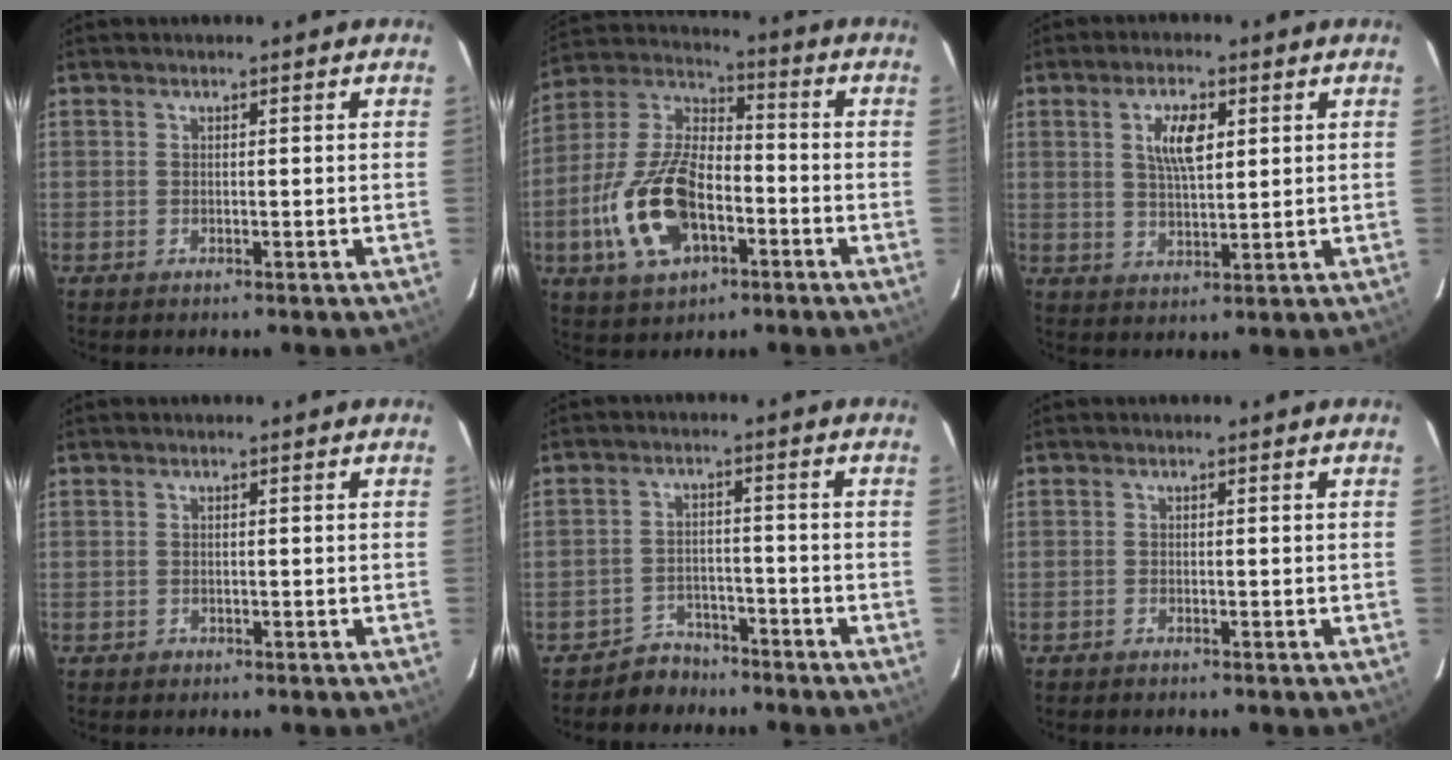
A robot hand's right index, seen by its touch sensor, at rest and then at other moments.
{"total": 17.8, "force": [-6.1, 9.5, 13.7], "torque": [-0.296, 0.005, -0.107]}
{"total": 6.5, "force": [2.2, 2.7, 5.5], "torque": [-0.097, 0.005, 0.042]}
{"total": 1.0, "force": [-0.5, 0.9, 0.1], "torque": [0.001, 0.002, -0.005]}
{"total": 5.1, "force": [-4.1, 3.1, -0.1], "torque": [-0.012, 0.023, -0.065]}
{"total": 0.6, "force": [-0.6, 0.2, 0.1], "torque": [-0.003, 0.002, -0.011]}